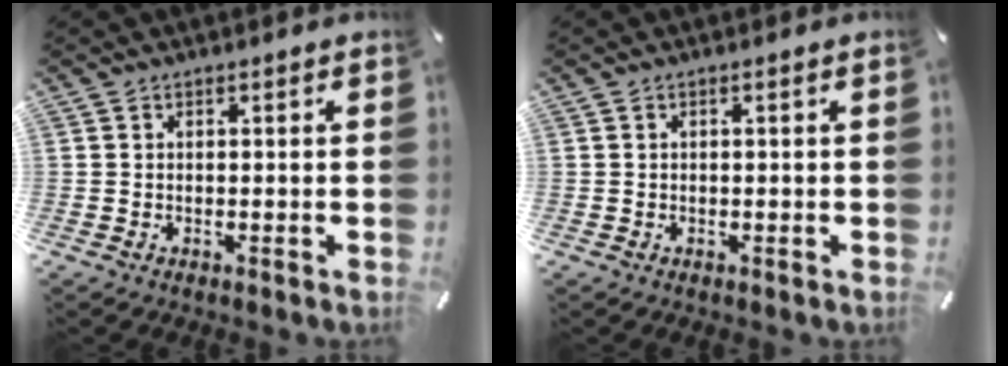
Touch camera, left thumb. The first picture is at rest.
{"total": 0.7, "force": [0.0, 0.0, 0.7], "torque": [-0.011, -0.002, 0.000]}